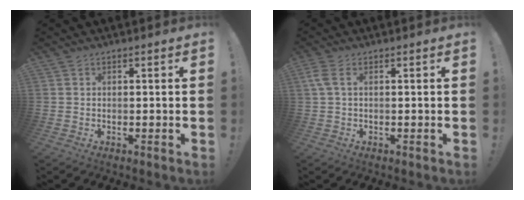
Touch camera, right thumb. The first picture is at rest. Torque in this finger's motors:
{"motor_torque": [0.46, 0.64, 0.59, -0.06, 0.19]}